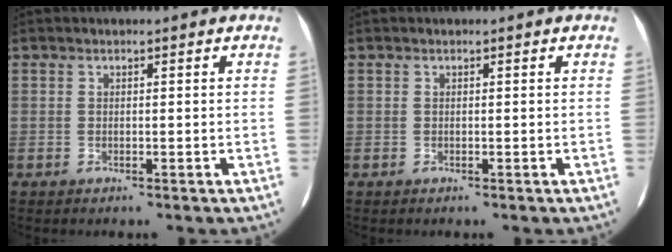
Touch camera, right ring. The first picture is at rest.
{"total": 0.0}